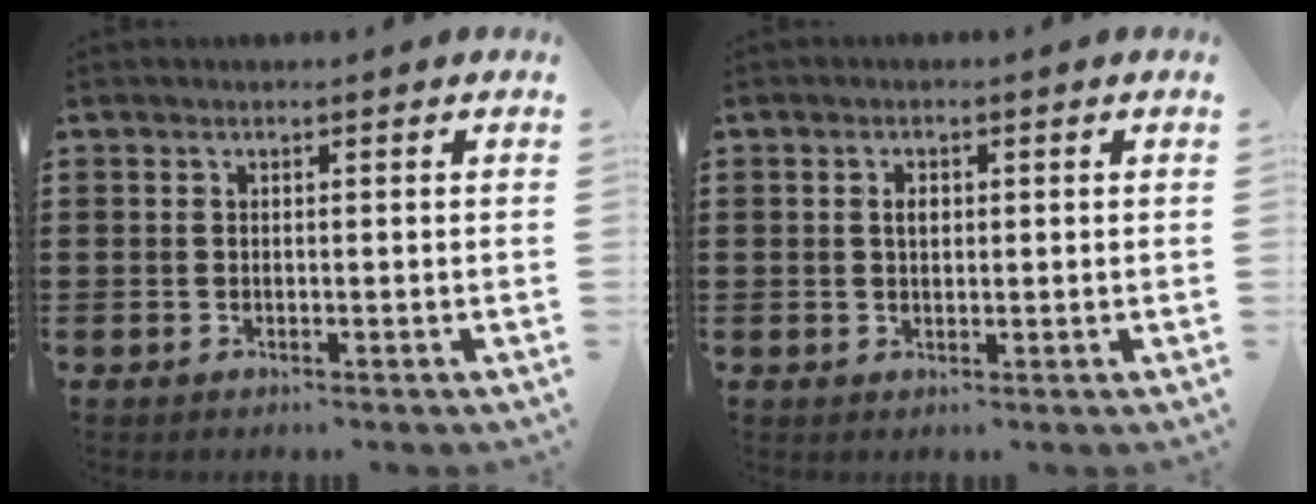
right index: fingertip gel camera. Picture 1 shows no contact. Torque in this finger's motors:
{"motor_torque": [0.55, 0.28, 0.14, 0.06]}